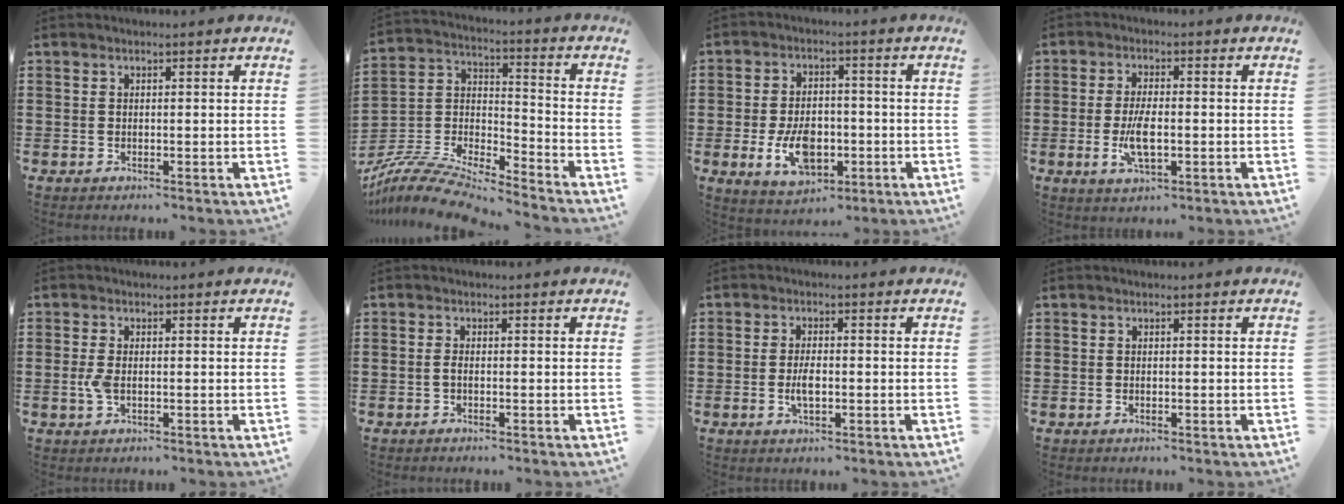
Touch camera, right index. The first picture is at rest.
{"total": 9.6, "force": [-9.1, 1.1, 2.9], "torque": [-0.068, 0.004, -0.185]}
{"total": 7.9, "force": [-2.1, 5.0, 5.8], "torque": [-0.109, 0.000, -0.042]}
{"total": 5.8, "force": [-1.1, 2.3, 5.2], "torque": [-0.110, -0.003, -0.023]}
{"total": 2.6, "force": [-0.4, 1.3, 2.3], "torque": [-0.066, -0.007, -0.014]}
{"total": 1.1, "force": [-0.7, 0.1, 0.8], "torque": [-0.025, -0.008, -0.015]}
{"total": 3.4, "force": [-0.6, 1.4, 3.1], "torque": [-0.064, -0.001, -0.012]}
{"total": 0.0}